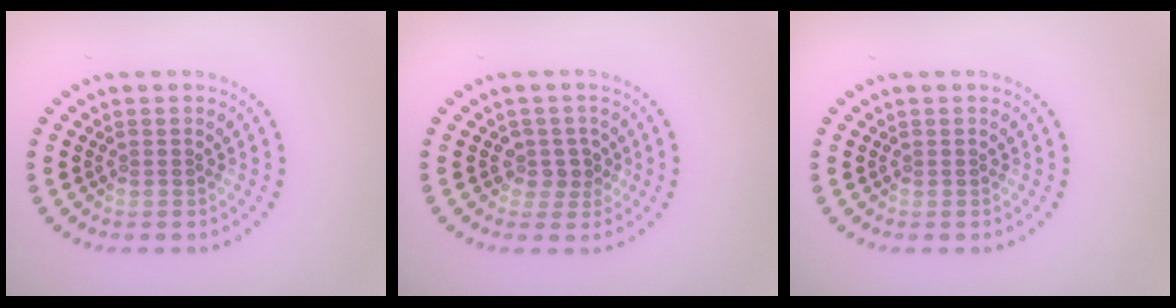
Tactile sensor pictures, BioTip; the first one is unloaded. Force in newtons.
{"total": 1.9, "press": 1.5, "slide": 1.2}
{"total": 0.0}